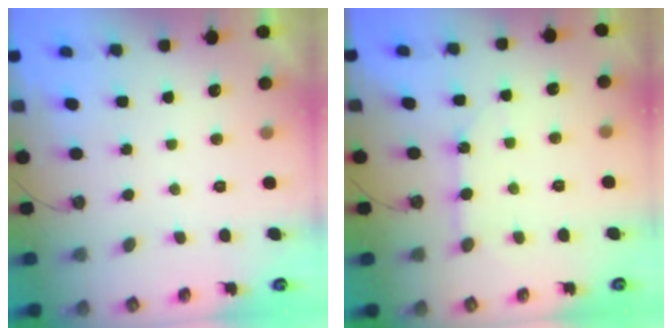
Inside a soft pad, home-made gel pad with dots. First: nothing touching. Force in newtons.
{"total": 8.0, "press": 8.0, "slide": 0.7}